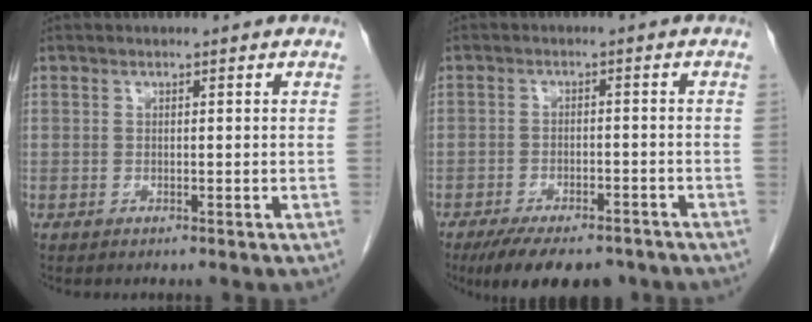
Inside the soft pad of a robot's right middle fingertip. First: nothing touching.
{"total": 12.0, "force": [-9.5, 4.4, 5.8], "torque": [-0.089, -0.005, -0.135]}